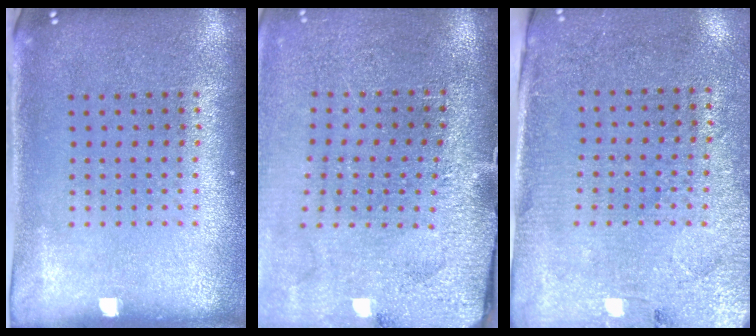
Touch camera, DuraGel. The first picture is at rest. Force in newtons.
{"total": 3.1, "press": 2.9, "slide": 1.0}
{"total": 2.8, "press": 2.6, "slide": 1.2}